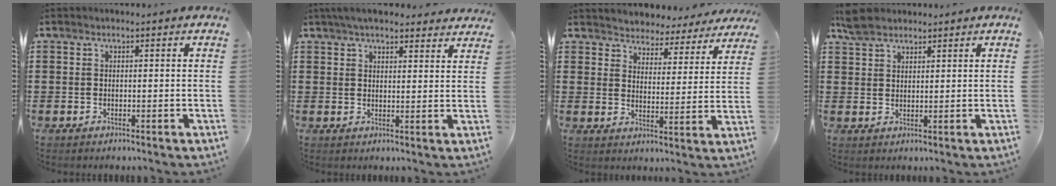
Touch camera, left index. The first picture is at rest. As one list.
[{"total": 4.5, "force": [4.0, 0.8, 1.7], "torque": [-0.043, -0.005, 0.075]}, {"total": 4.1, "force": [4.0, 0.3, -0.7], "torque": [-0.012, -0.036, 0.066]}, {"total": 4.3, "force": [3.5, 1.9, 1.6], "torque": [-0.042, 0.005, 0.068]}]